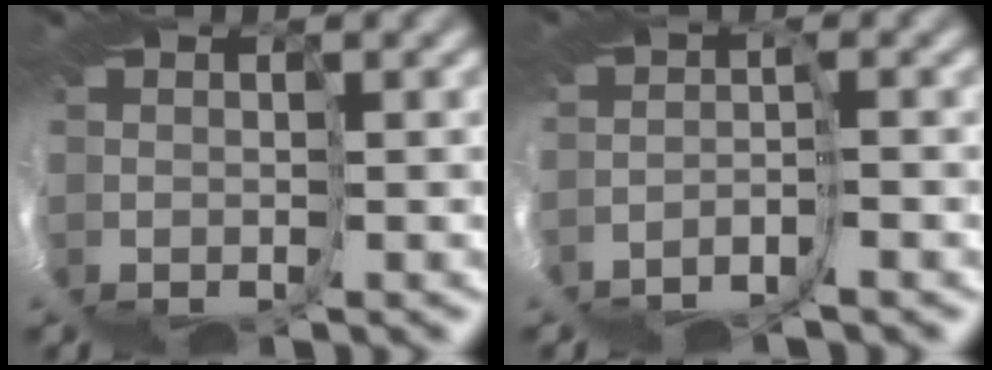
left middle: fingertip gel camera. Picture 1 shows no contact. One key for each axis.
{"total": 4.0, "fx": -1.6, "fy": -3.7, "fz": 0.1, "tx": -0.006, "ty": -0.020, "tz": -0.006}